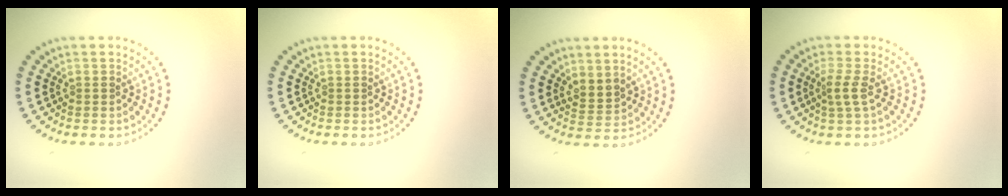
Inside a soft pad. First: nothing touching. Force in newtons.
{"total": 0.0}
{"total": 1.8, "press": 1.4, "slide": 1.1}
{"total": 1.8, "press": 1.2, "slide": 1.3}